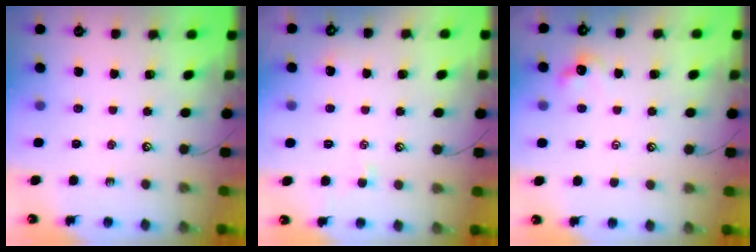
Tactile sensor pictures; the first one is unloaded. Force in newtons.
{"total": 1.0, "press": 0.9, "slide": 0.4}
{"total": 2.5, "press": 2.4, "slide": 0.6}